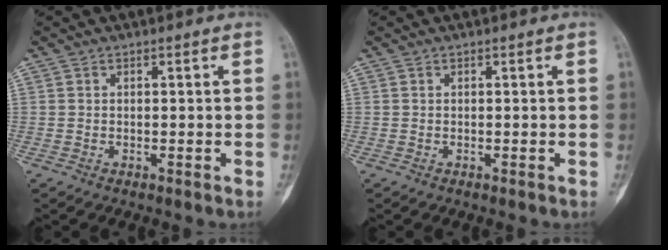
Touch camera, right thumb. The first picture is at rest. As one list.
[{"total": 0.0}]